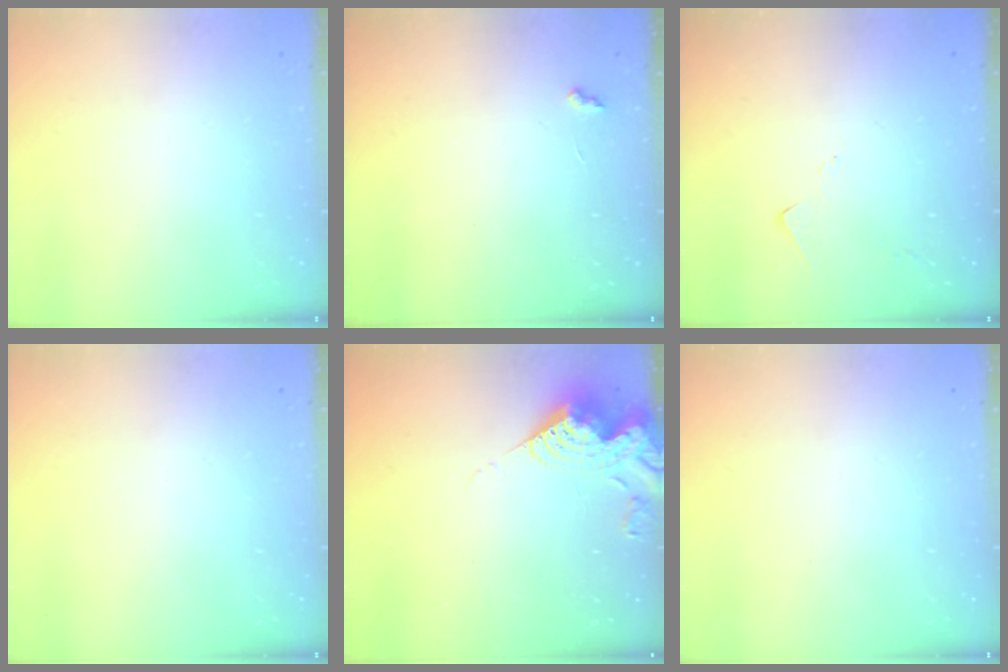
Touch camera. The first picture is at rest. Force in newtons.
{"total": 2.3, "press": 2.3, "slide": 0.5}
{"total": 3.5, "press": 3.5, "slide": 0.4}
{"total": 0.0}
{"total": 10.0, "press": 9.9, "slide": 1.0}
{"total": 0.0}